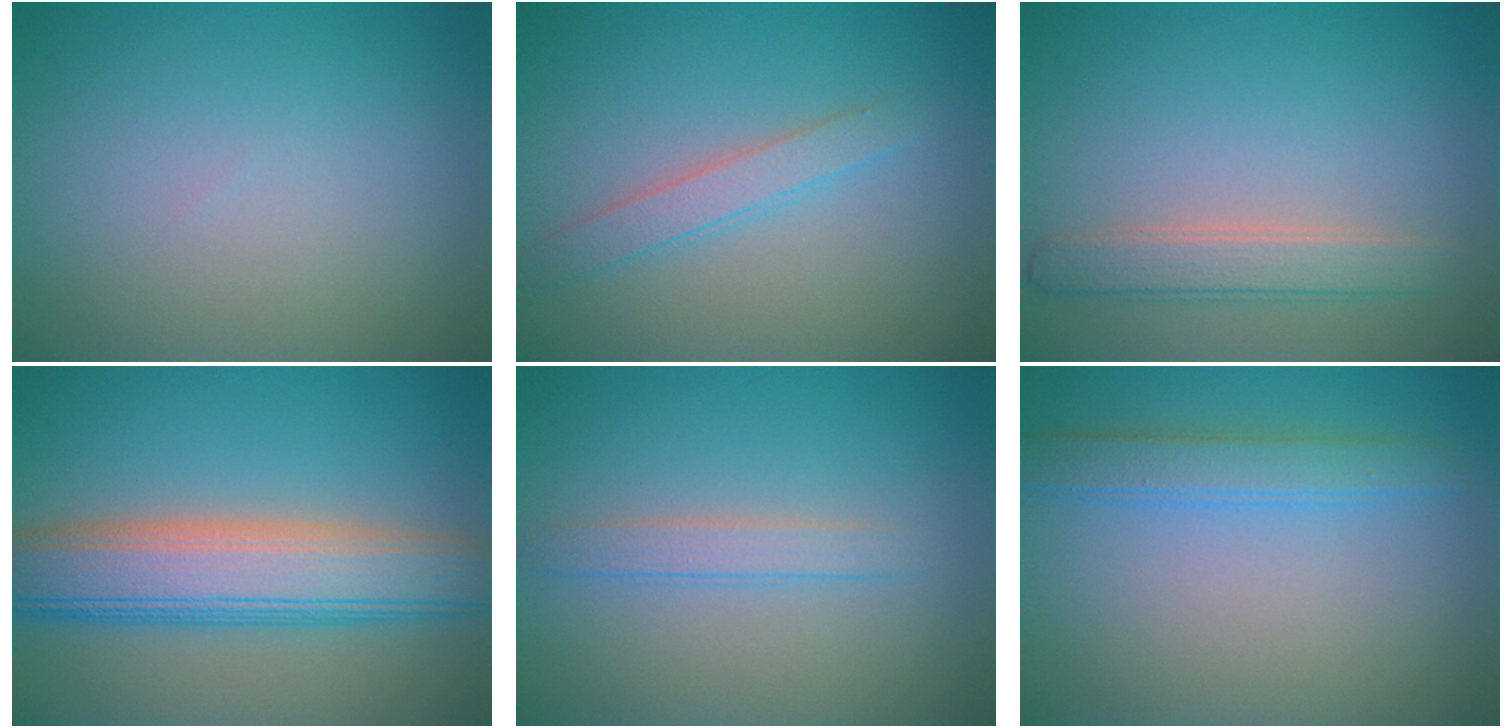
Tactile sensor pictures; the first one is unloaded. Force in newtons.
{"total": 2.0, "press": 2.0, "slide": 0.1}
{"total": 2.6, "press": 2.6, "slide": 0.1}
{"total": 8.1, "press": 8.1, "slide": 0.5}
{"total": 1.8, "press": 1.7, "slide": 0.2}
{"total": 2.7, "press": 2.7, "slide": 0.1}